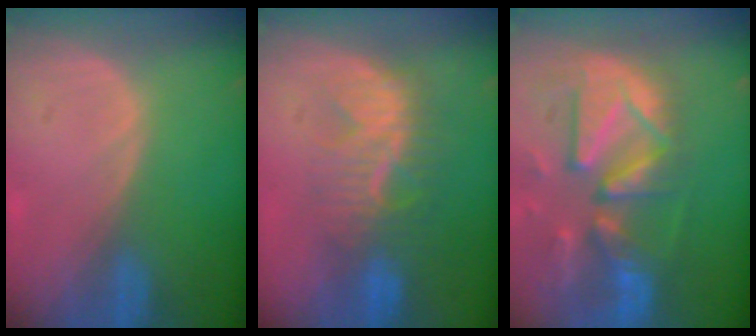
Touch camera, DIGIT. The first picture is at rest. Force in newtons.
{"total": 8.4, "press": 7.9, "slide": 2.6}
{"total": 13.3, "press": 11.4, "slide": 6.7}